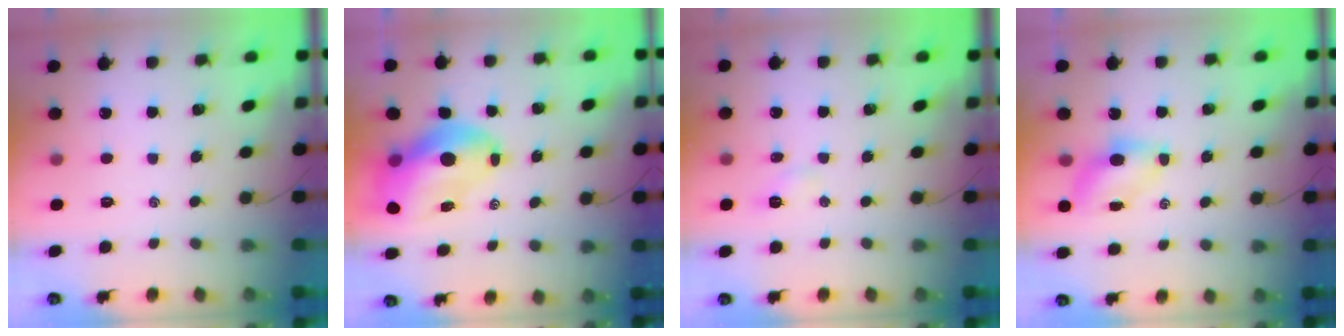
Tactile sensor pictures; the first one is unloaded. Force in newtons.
{"total": 11.7, "press": 11.3, "slide": 3.3}
{"total": 3.3, "press": 3.2, "slide": 1.1}
{"total": 4.7, "press": 4.6, "slide": 0.6}